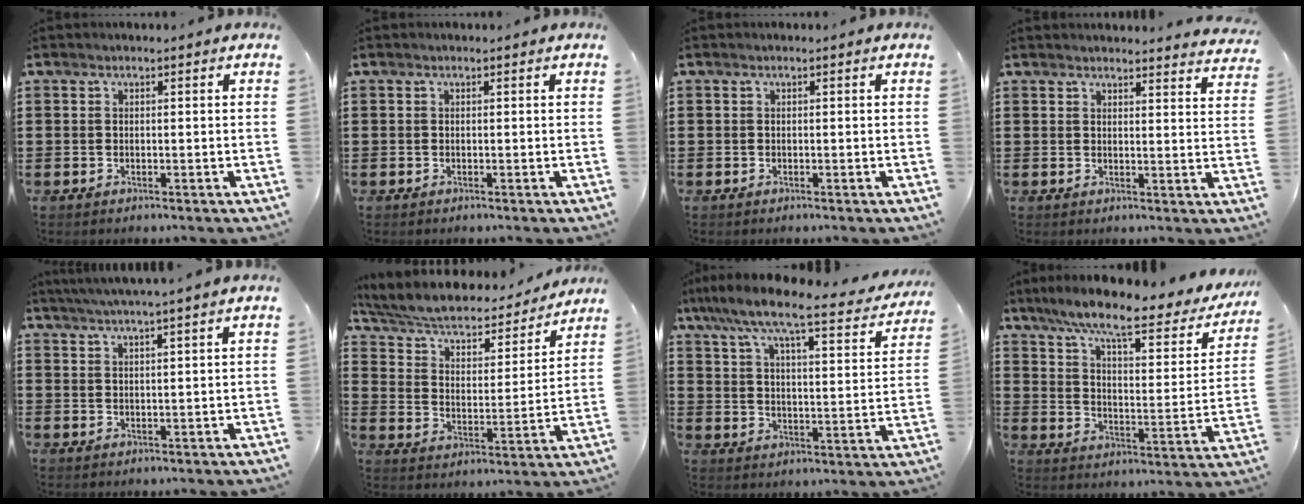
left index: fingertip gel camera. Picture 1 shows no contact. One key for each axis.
{"total": 0.0}
{"total": 0.0}
{"total": 2.8, "fx": 2.8, "fy": 0.1, "fz": 0.0, "tx": -0.001, "ty": -0.016, "tz": 0.051}
{"total": 2.8, "fx": 2.5, "fy": -0.9, "fz": 1.0, "tx": -0.024, "ty": -0.006, "tz": 0.044}
{"total": 5.8, "fx": 5.0, "fy": 1.6, "fz": 2.5, "tx": -0.072, "ty": -0.038, "tz": 0.081}
{"total": 7.8, "fx": 6.6, "fy": 0.3, "fz": 4.2, "tx": -0.111, "ty": -0.044, "tz": 0.105}
{"total": 10.0, "fx": 8.2, "fy": 0.8, "fz": 5.8, "tx": -0.135, "ty": -0.048, "tz": 0.134}